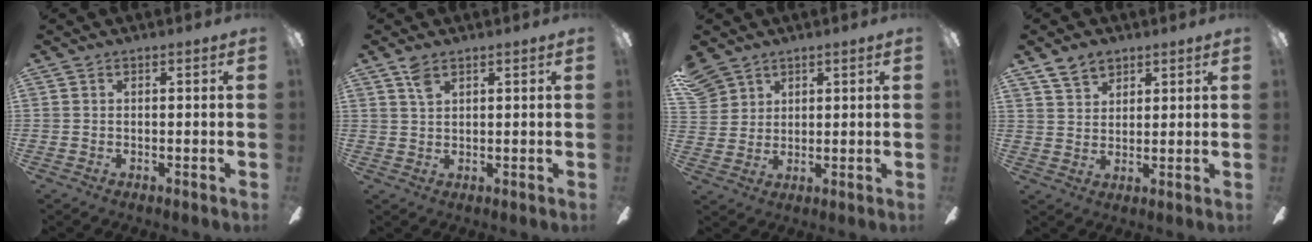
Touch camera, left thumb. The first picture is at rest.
{"total": 2.9, "force": [2.0, 1.2, 1.8], "torque": [-0.042, 0.001, 0.036]}
{"total": 5.5, "force": [4.2, 3.5, 0.9], "torque": [-0.035, -0.010, 0.083]}
{"total": 6.1, "force": [4.5, 3.6, 2.1], "torque": [-0.041, -0.011, 0.083]}